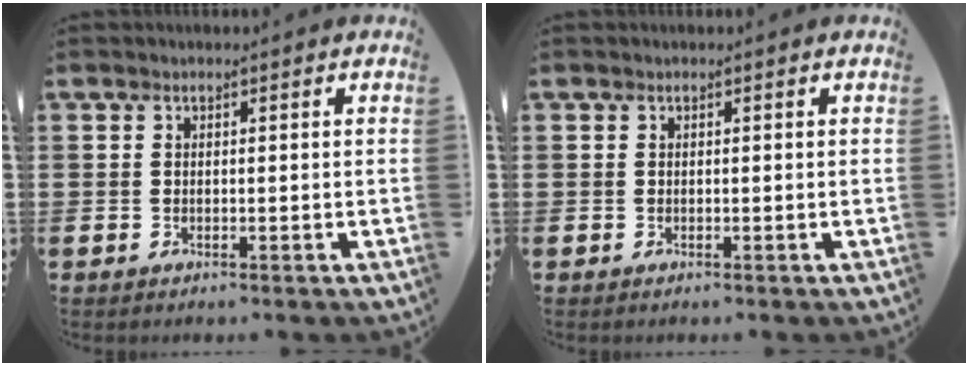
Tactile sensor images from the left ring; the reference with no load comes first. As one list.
[{"total": 0.0}]